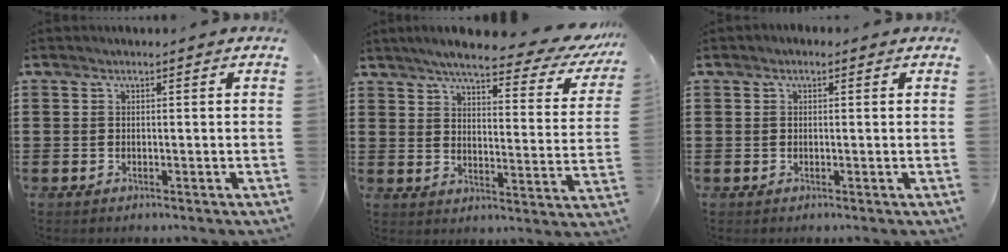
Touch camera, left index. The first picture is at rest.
{"total": 7.3, "force": [6.1, 0.8, 3.9], "torque": [-0.084, -0.038, 0.100]}
{"total": 0.7, "force": [0.0, 0.6, 0.4], "torque": [-0.008, 0.004, -0.001]}